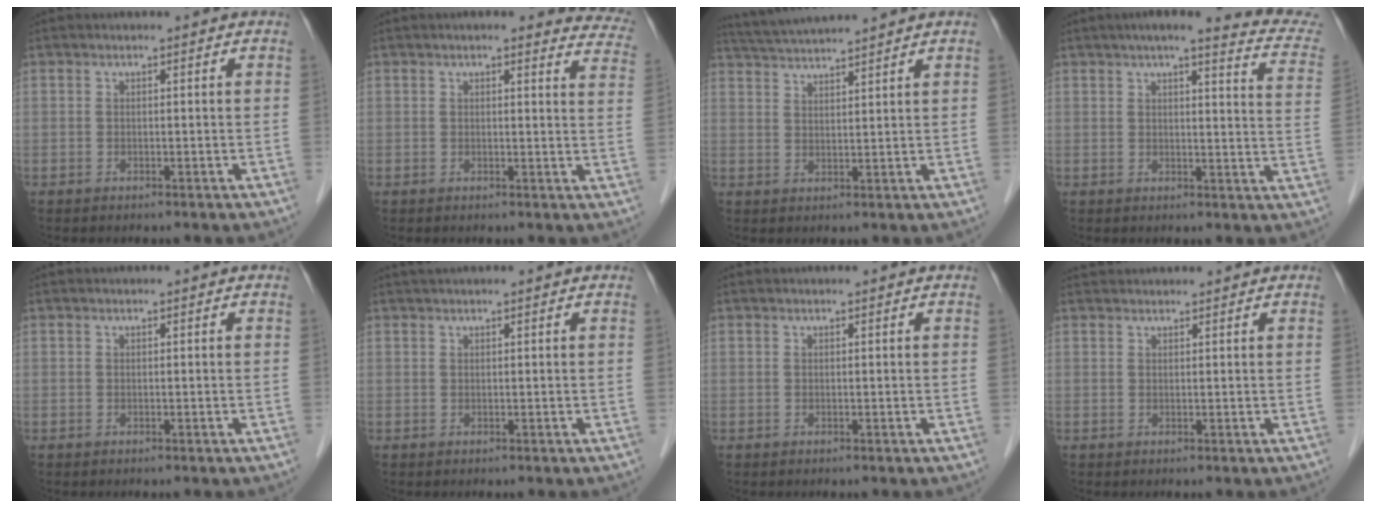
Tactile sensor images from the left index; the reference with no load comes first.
{"total": 10.7, "force": [9.9, 2.5, 3.3], "torque": [0.004, -0.014, 0.073]}
{"total": 7.2, "force": [6.7, -1.3, 2.1], "torque": [-0.046, 0.022, 0.119]}
{"total": 16.2, "force": [14.2, 1.8, 7.6], "torque": [-0.083, -0.019, 0.151]}
{"total": 0.0}
{"total": 3.2, "force": [2.8, -0.1, 1.4], "torque": [-0.014, 0.034, 0.044]}
{"total": 0.6, "force": [0.6, 0.1, 0.2], "torque": [-0.004, 0.013, 0.013]}
{"total": 3.7, "force": [3.6, 0.3, 0.6], "torque": [-0.008, 0.036, 0.057]}